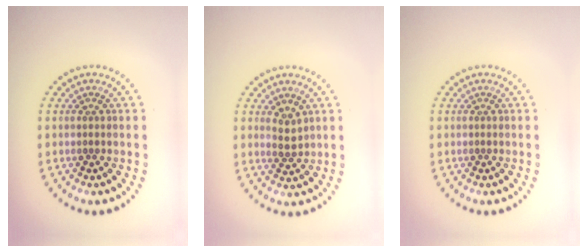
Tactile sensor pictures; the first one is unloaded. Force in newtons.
{"total": 1.7, "press": 1.6, "slide": 0.5}
{"total": 0.0}